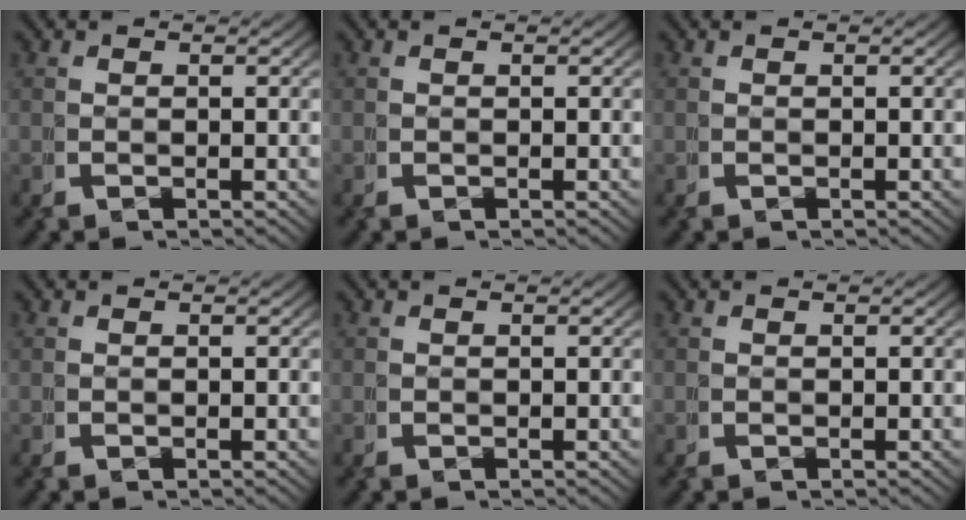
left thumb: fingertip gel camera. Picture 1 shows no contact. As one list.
[{"total": 0.0}, {"total": 0.0}, {"total": 0.0}, {"total": 0.0}, {"total": 0.0}]